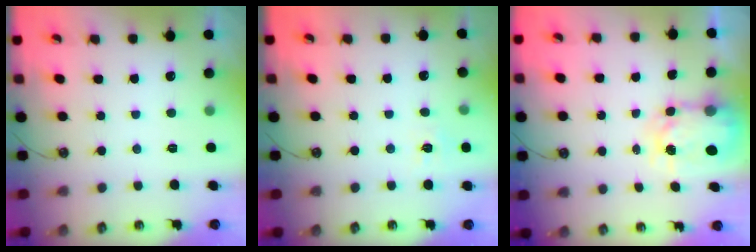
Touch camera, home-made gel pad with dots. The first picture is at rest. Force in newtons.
{"total": 5.5, "press": 5.4, "slide": 0.6}
{"total": 6.2, "press": 6.2, "slide": 0.4}